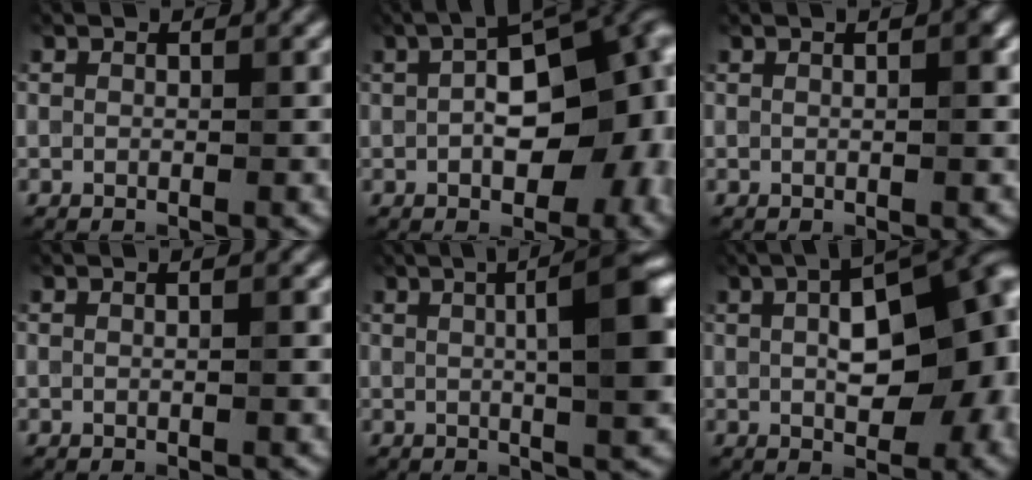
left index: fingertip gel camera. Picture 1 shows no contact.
{"total": 13.4, "force": [0.3, 7.3, 11.2], "torque": [-0.143, 0.013, 0.009]}
{"total": 1.4, "force": [0.3, 0.1, 1.3], "torque": [-0.024, 0.004, 0.005]}
{"total": 0.7, "force": [0.1, -0.1, 0.7], "torque": [-0.016, 0.003, 0.003]}
{"total": 7.1, "force": [1.1, 1.1, 6.9], "torque": [-0.098, 0.015, 0.018]}
{"total": 13.0, "force": [1.1, 6.2, 11.4], "torque": [-0.142, 0.018, 0.022]}